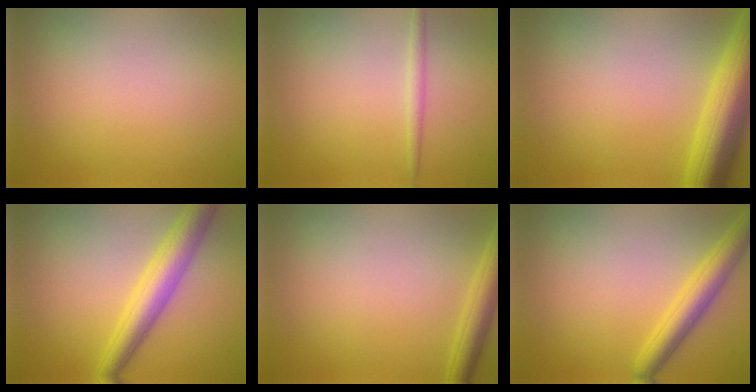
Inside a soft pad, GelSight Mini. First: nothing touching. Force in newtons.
{"total": 1.1, "press": 1.1, "slide": 0.1}
{"total": 7.7, "press": 7.7, "slide": 0.3}
{"total": 5.0, "press": 5.0, "slide": 0.0}
{"total": 3.0, "press": 3.0, "slide": 0.1}
{"total": 3.8, "press": 3.8, "slide": 0.2}